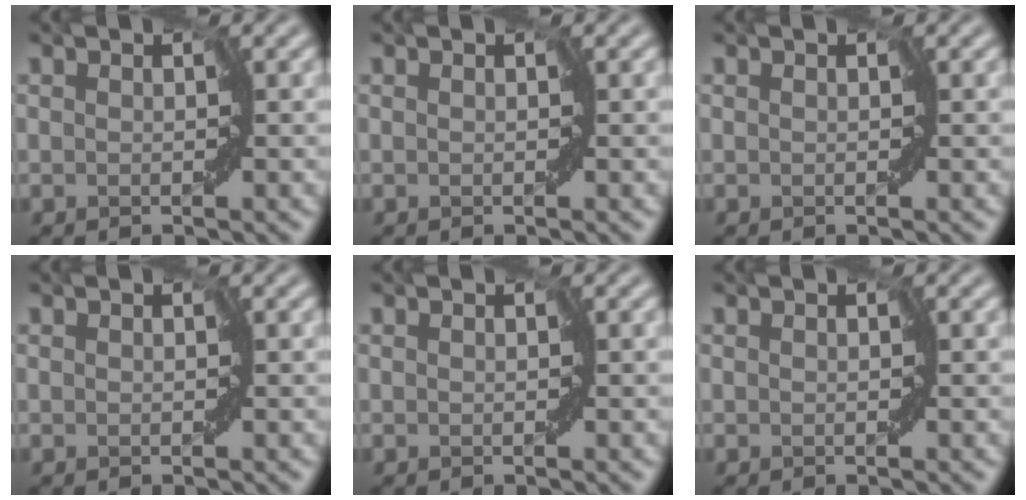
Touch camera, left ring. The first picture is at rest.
{"total": 0.0}
{"total": 0.0}
{"total": 0.0}
{"total": 0.0}
{"total": 0.0}